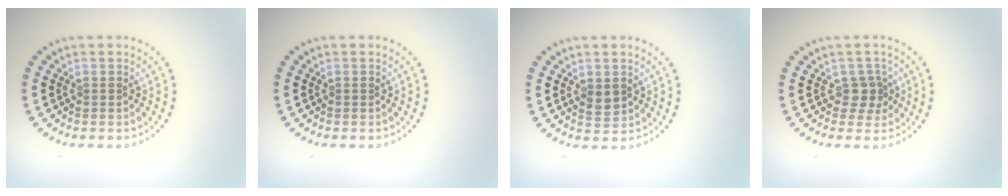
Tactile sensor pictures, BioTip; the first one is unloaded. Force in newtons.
{"total": 0.0}
{"total": 1.6, "press": 1.6, "slide": 0.3}
{"total": 1.9, "press": 1.5, "slide": 1.1}